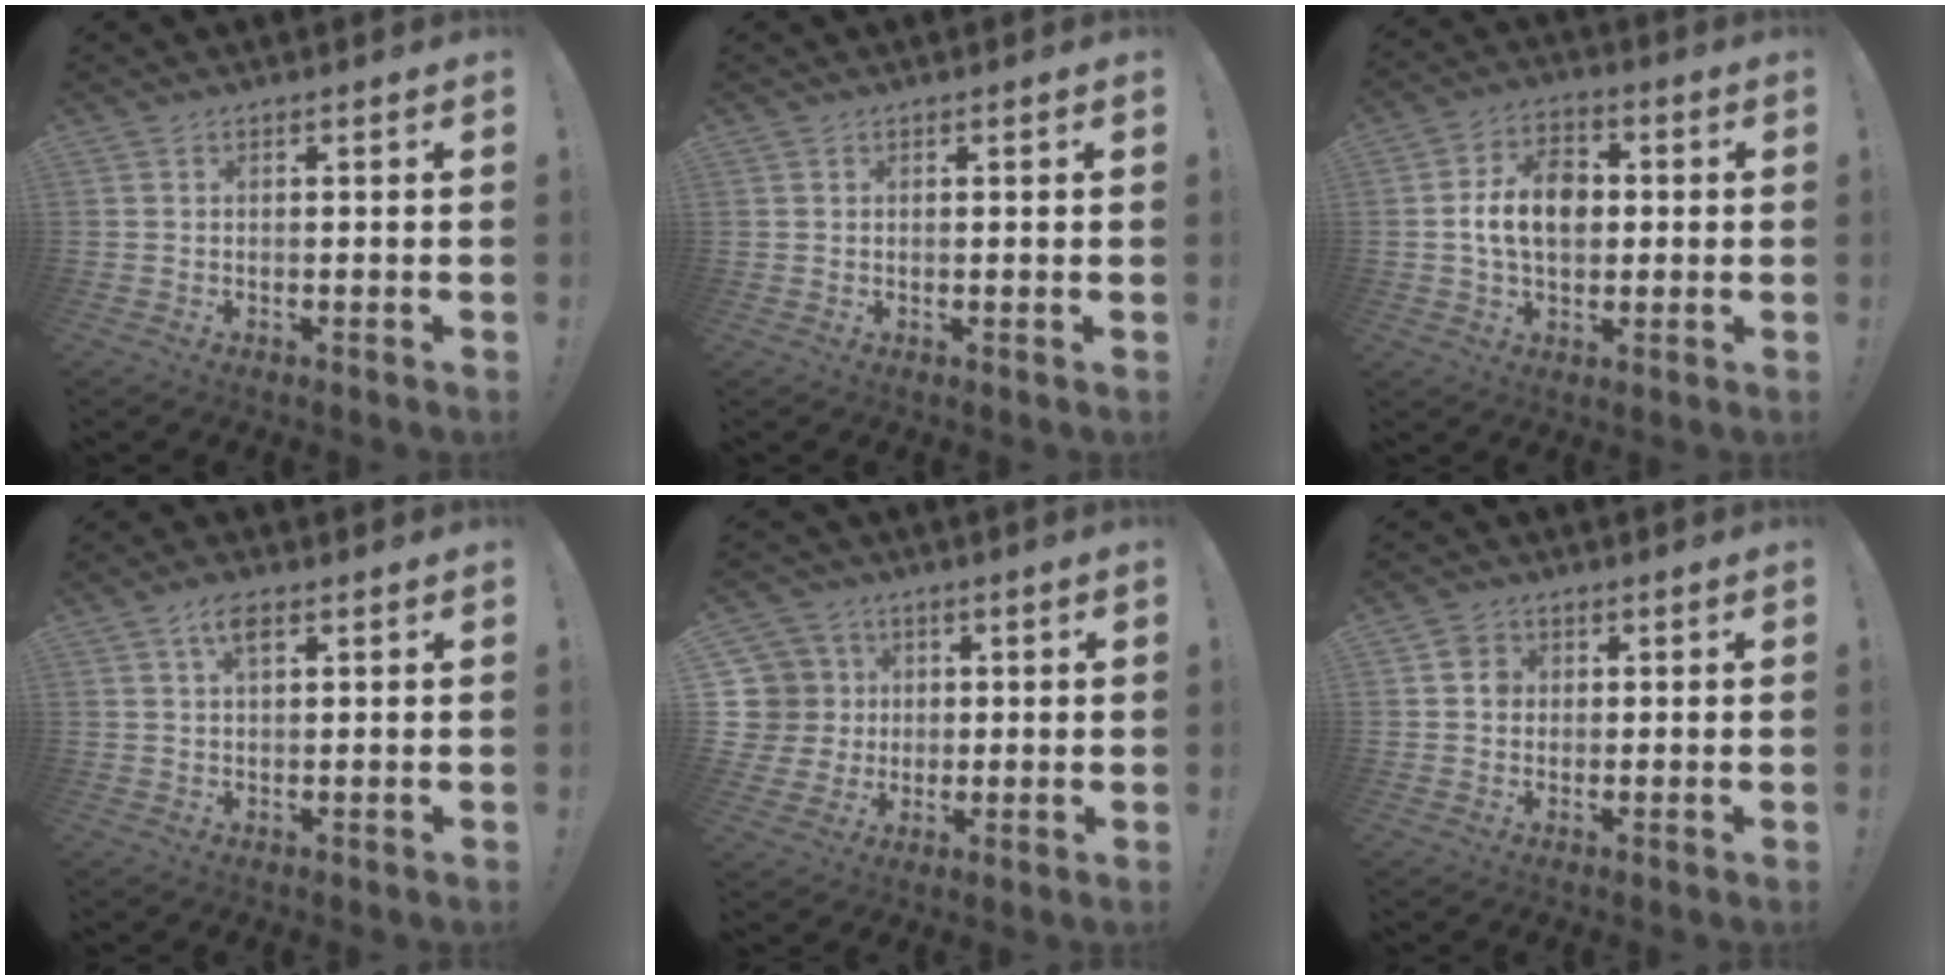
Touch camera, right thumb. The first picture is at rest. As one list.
[{"total": 1.0, "force": [0.8, 0.7, -0.1], "torque": [0.009, -0.001, 0.013]}, {"total": 12.5, "force": [0.3, 8.8, 8.9], "torque": [-0.143, 0.008, 0.004]}, {"total": 4.5, "force": [2.1, 2.0, 3.4], "torque": [-0.059, 0.001, 0.035]}, {"total": 9.1, "force": [1.9, 8.5, 2.4], "torque": [-0.043, -0.008, 0.045]}, {"total": 4.0, "force": [0.6, 3.7, 1.4], "torque": [-0.018, 0.006, 0.010]}]